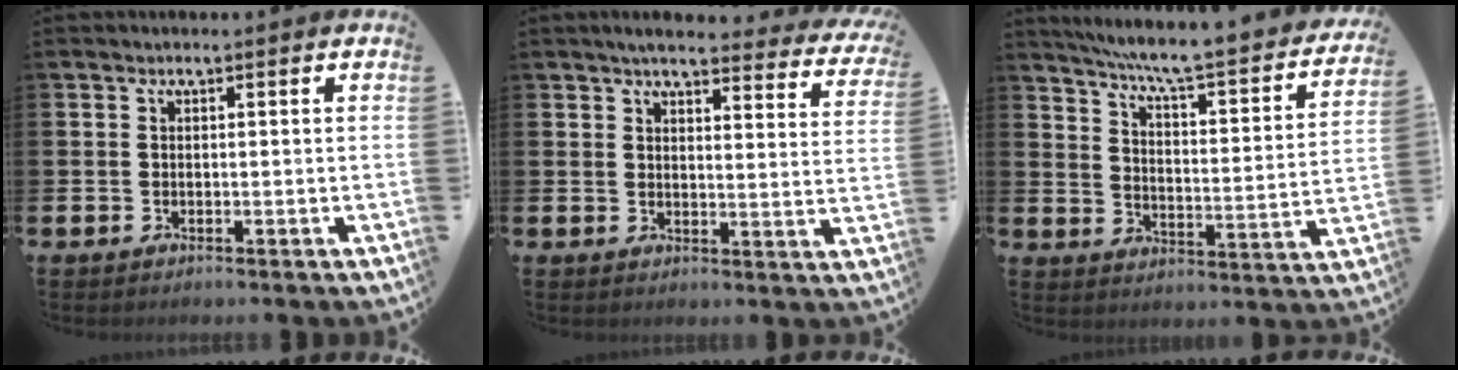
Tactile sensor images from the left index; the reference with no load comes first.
{"total": 4.2, "force": [3.9, 0.6, 1.6], "torque": [-0.034, -0.027, 0.062]}
{"total": 6.7, "force": [6.0, 0.2, 3.0], "torque": [-0.083, -0.053, 0.094]}